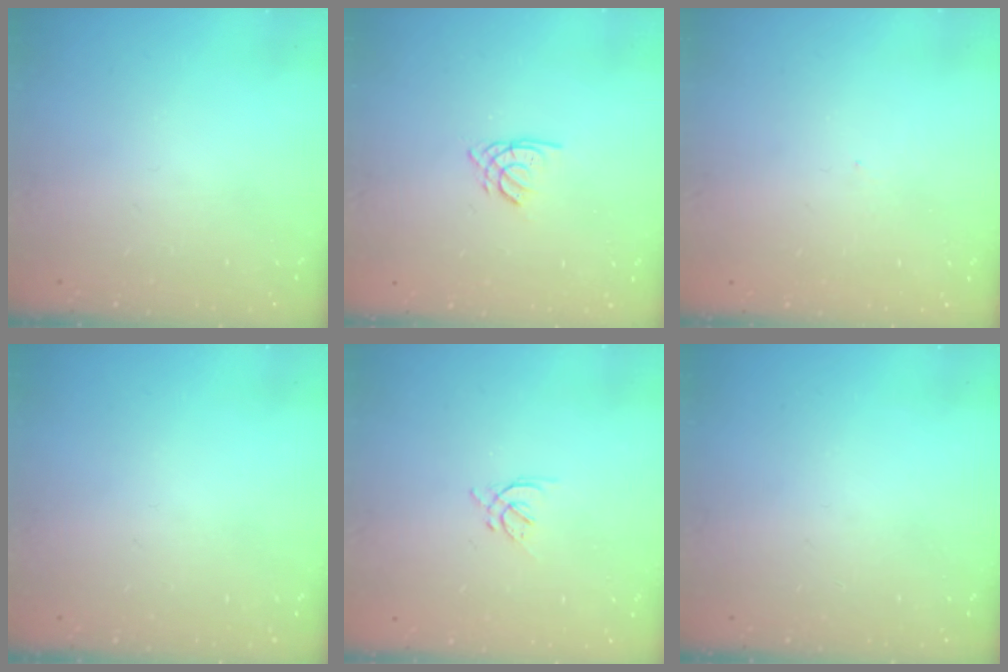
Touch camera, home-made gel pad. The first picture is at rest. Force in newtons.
{"total": 2.4, "press": 2.4, "slide": 0.1}
{"total": 2.0, "press": 2.0, "slide": 0.3}
{"total": 0.0}
{"total": 2.2, "press": 2.2, "slide": 0.4}
{"total": 0.0}